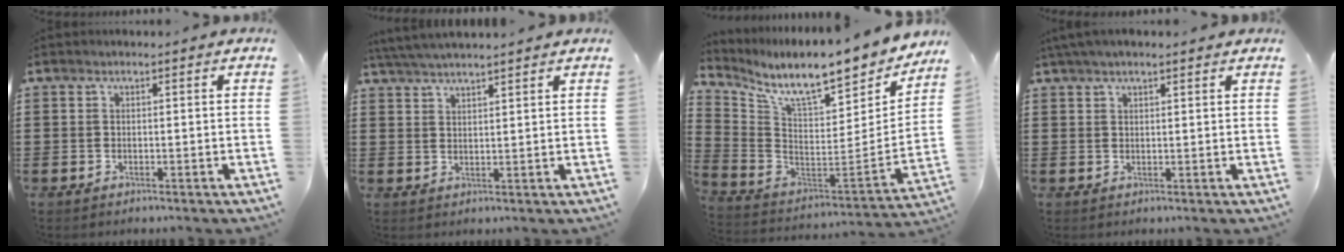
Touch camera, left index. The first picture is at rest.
{"total": 3.6, "force": [3.5, -0.2, 1.1], "torque": [-0.031, -0.006, 0.065]}
{"total": 10.2, "force": [8.3, 1.1, 5.7], "torque": [-0.129, -0.078, 0.136]}
{"total": 2.2, "force": [1.7, 0.5, 1.3], "torque": [-0.028, 0.004, 0.032]}